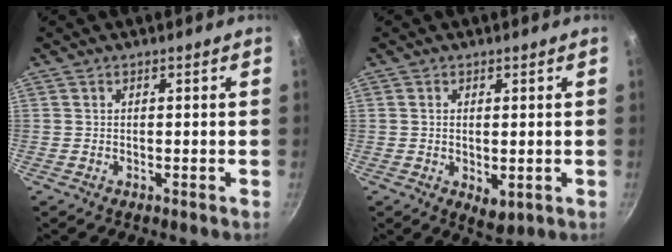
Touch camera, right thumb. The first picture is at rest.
{"total": 3.9, "force": [-0.2, 2.1, 3.2], "torque": [-0.047, -0.013, 0.002]}